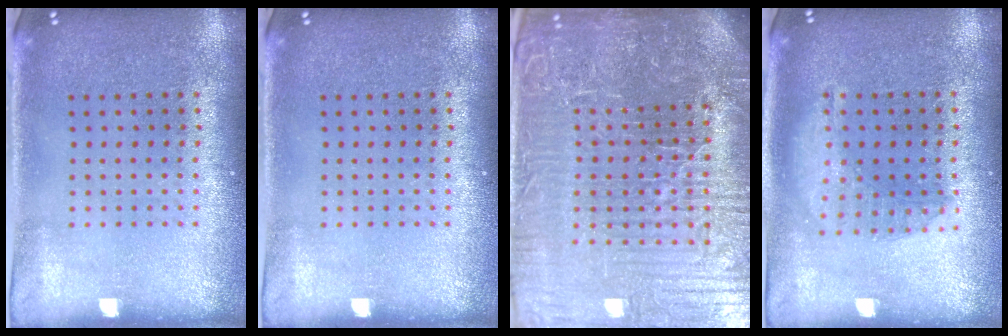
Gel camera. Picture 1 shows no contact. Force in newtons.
{"total": 0.0}
{"total": 7.2, "press": 6.4, "slide": 3.3}
{"total": 1.4, "press": 1.4, "slide": 0.4}